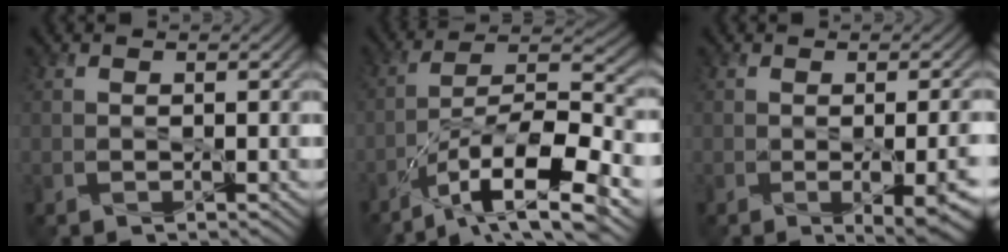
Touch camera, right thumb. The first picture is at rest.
{"total": 14.9, "force": [-8.7, 4.5, 11.2], "torque": [-0.210, -0.010, -0.154]}
{"total": 6.3, "force": [-2.1, 2.0, 5.6], "torque": [-0.075, -0.017, -0.012]}